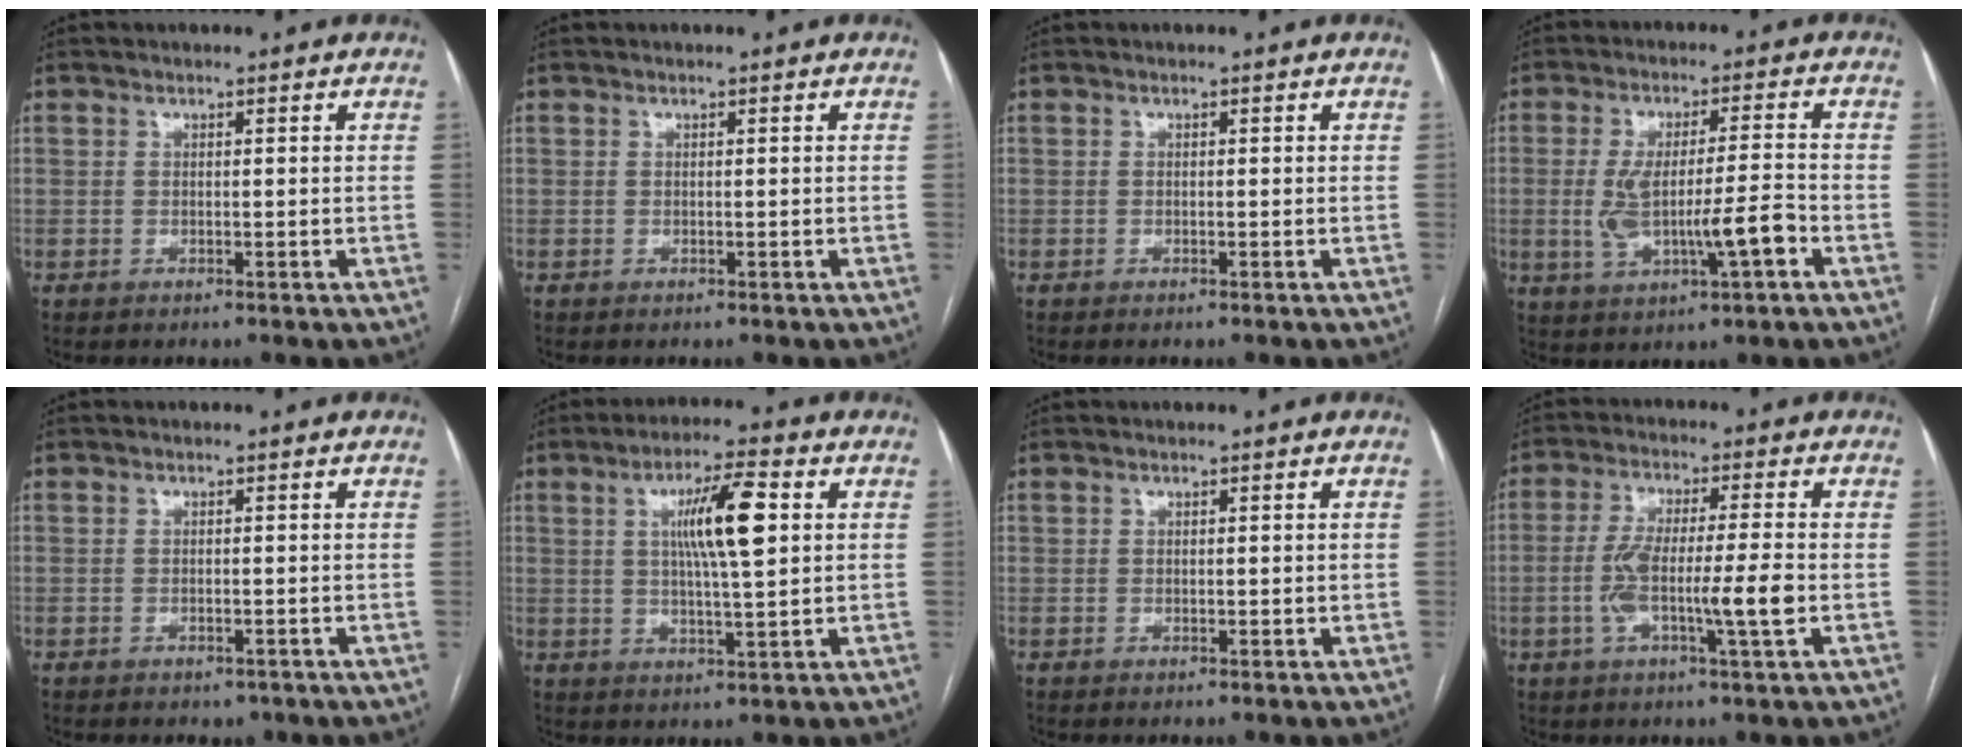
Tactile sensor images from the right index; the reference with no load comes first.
{"total": 0.0}
{"total": 0.0}
{"total": 10.0, "force": [-2.4, 1.7, 9.6], "torque": [-0.182, 0.008, -0.033]}
{"total": 1.3, "force": [-0.7, 0.8, 0.6], "torque": [-0.011, 0.000, -0.002]}
{"total": 9.5, "force": [2.2, 1.0, 9.2], "torque": [-0.162, 0.006, 0.038]}
{"total": 0.6, "force": [0.2, 0.4, 0.4], "torque": [-0.003, 0.000, 0.007]}
{"total": 9.7, "force": [-2.0, 0.4, 9.4], "torque": [-0.178, 0.002, -0.039]}